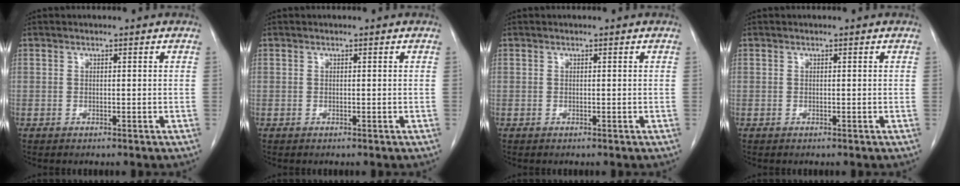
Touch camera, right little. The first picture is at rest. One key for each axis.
{"total": 0.0}
{"total": 0.0}
{"total": 0.0}